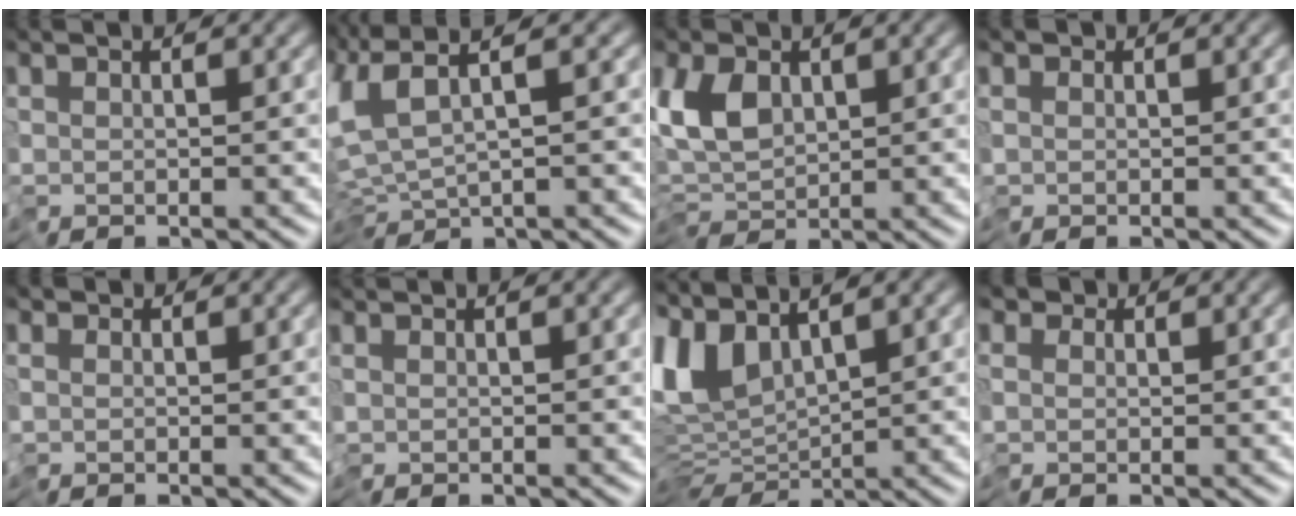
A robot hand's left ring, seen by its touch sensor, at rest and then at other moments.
{"total": 7.4, "force": [0.7, 3.9, 6.2], "torque": [-0.153, -0.011, 0.016]}
{"total": 4.4, "force": [-0.4, 3.0, 3.3], "torque": [-0.064, 0.003, -0.018]}
{"total": 1.3, "force": [0.2, 1.2, 0.4], "torque": [-0.015, 0.001, -0.001]}
{"total": 1.0, "force": [0.1, 1.0, 0.2], "torque": [-0.007, 0.000, -0.005]}
{"total": 0.0}
{"total": 7.5, "force": [1.3, 3.8, 6.2], "torque": [-0.143, -0.009, 0.025]}
{"total": 2.0, "force": [0.5, 1.9, 0.5], "torque": [-0.016, 0.001, 0.000]}